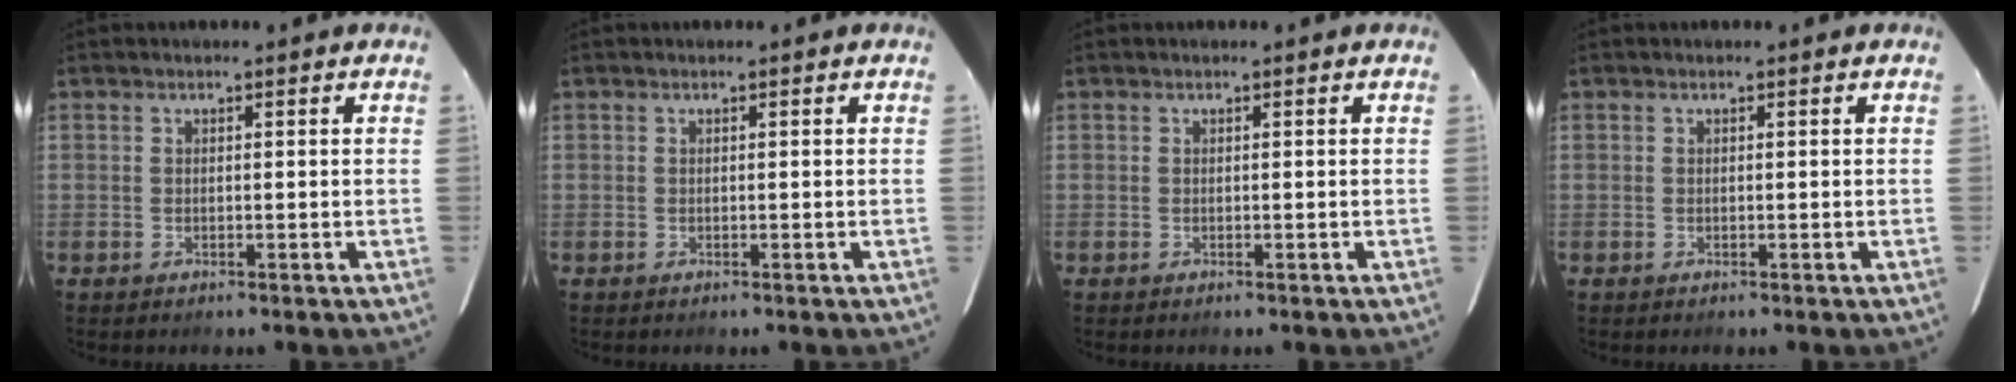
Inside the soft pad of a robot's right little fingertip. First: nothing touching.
{"total": 0.0}
{"total": 0.0}
{"total": 0.0}